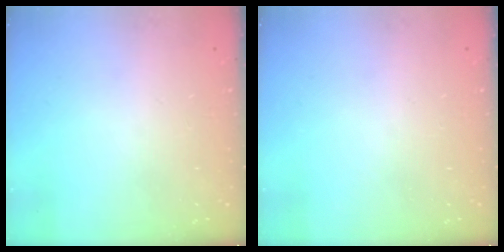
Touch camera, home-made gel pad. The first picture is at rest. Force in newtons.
{"total": 0.0}